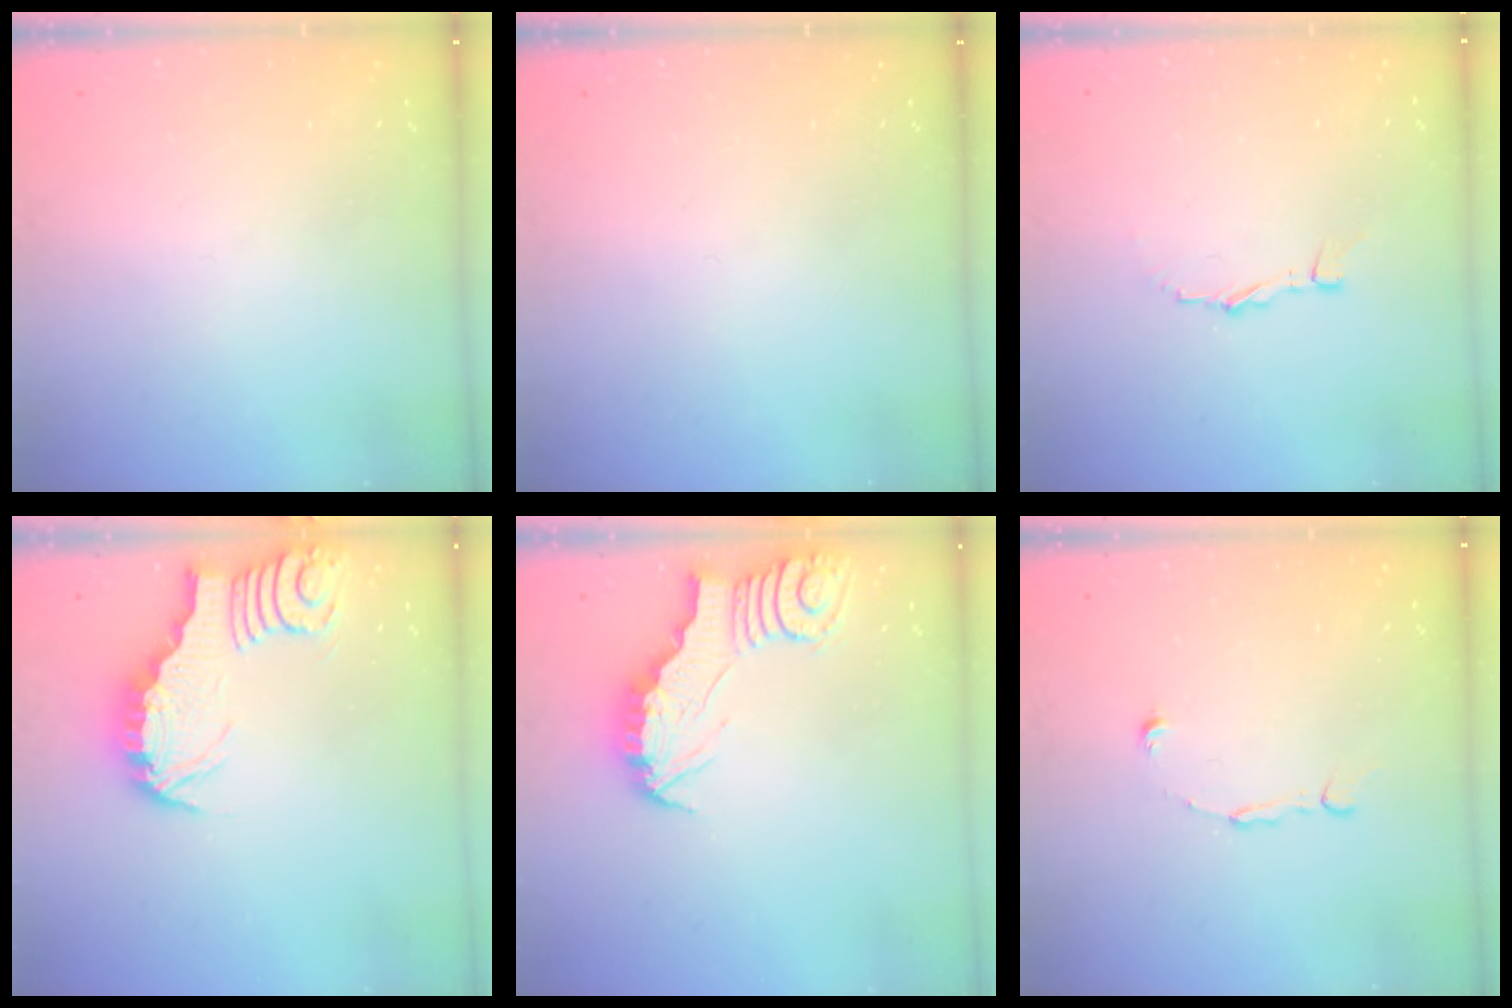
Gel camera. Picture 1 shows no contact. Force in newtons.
{"total": 0.0}
{"total": 3.9, "press": 3.9, "slide": 0.4}
{"total": 3.3, "press": 3.2, "slide": 0.4}
{"total": 3.0, "press": 3.0, "slide": 0.3}
{"total": 3.2, "press": 3.2, "slide": 0.1}